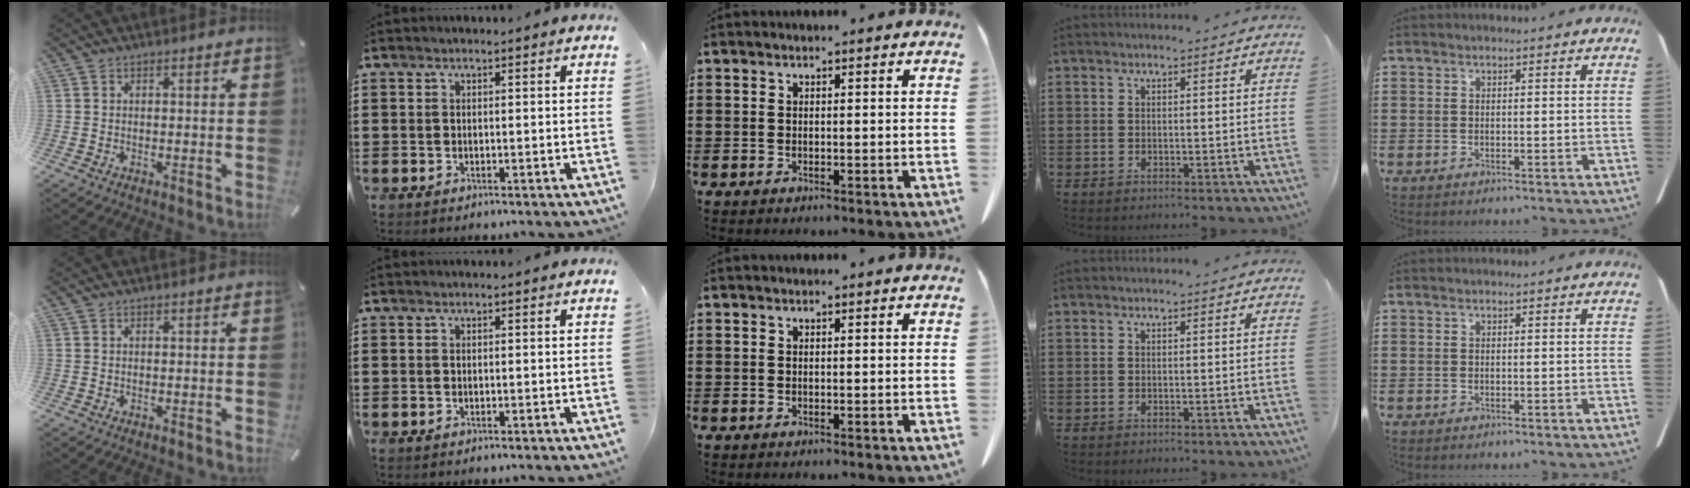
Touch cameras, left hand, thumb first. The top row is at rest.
{}